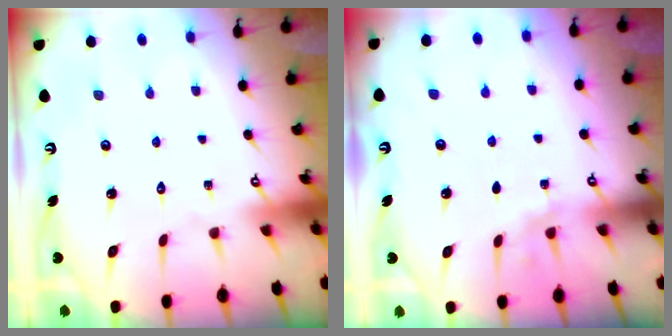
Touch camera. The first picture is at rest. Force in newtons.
{"total": 3.4, "press": 2.6, "slide": 2.2}